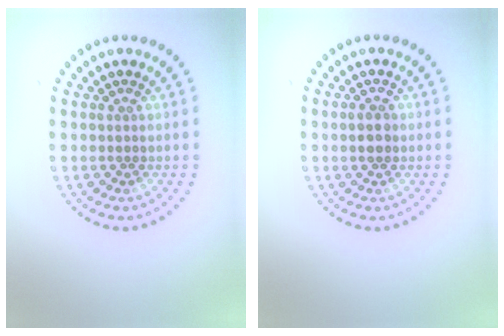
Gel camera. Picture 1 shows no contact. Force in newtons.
{"total": 1.6, "press": 1.6, "slide": 0.2}